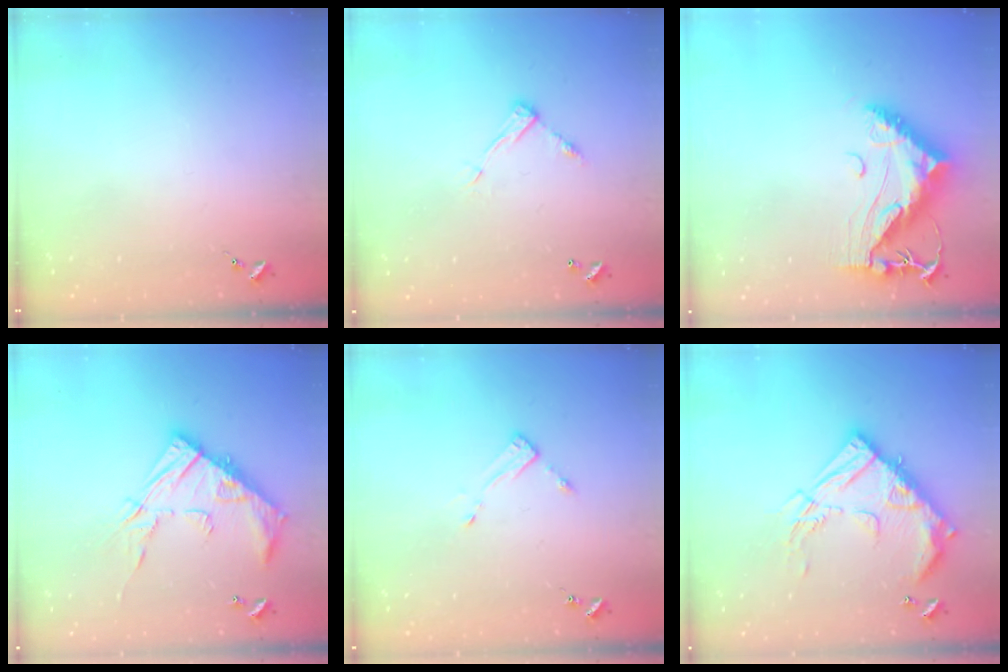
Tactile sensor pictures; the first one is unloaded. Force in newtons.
{"total": 7.9, "press": 7.9, "slide": 0.3}
{"total": 14.4, "press": 14.3, "slide": 1.4}
{"total": 17.3, "press": 17.3, "slide": 1.4}
{"total": 3.5, "press": 3.5, "slide": 0.3}
{"total": 21.3, "press": 21.2, "slide": 2.1}